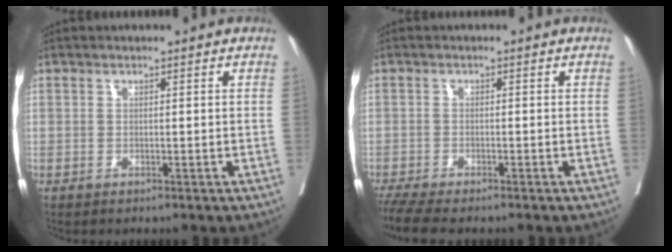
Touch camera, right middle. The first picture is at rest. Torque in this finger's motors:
{"motor_torque": [0.62, -0.55, 0.04, 0.03]}